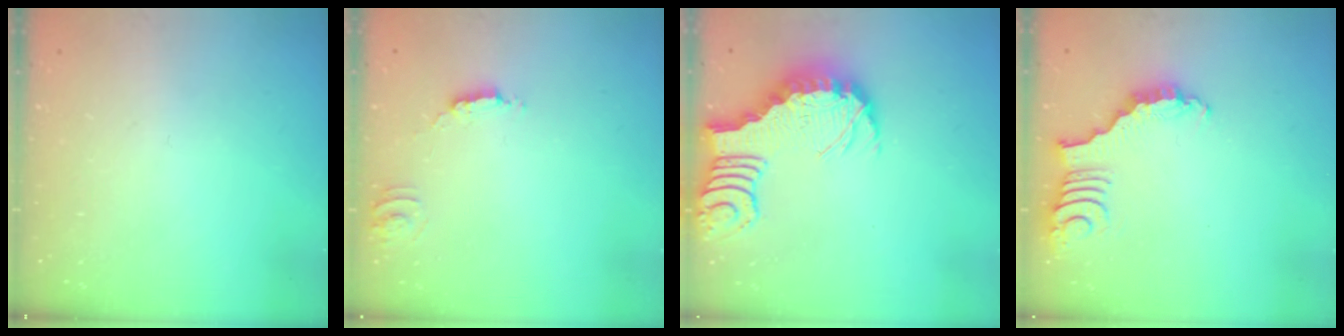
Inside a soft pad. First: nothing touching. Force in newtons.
{"total": 2.2, "press": 2.2, "slide": 0.1}
{"total": 3.3, "press": 3.2, "slide": 0.5}
{"total": 2.8, "press": 2.8, "slide": 0.4}